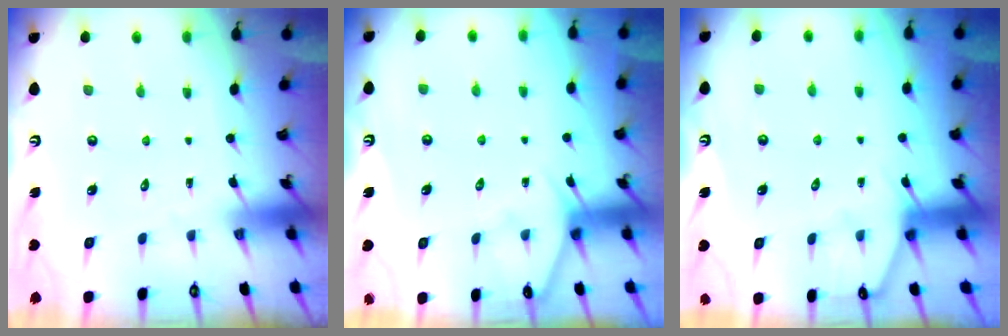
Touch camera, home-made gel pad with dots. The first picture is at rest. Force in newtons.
{"total": 4.9, "press": 4.9, "slide": 0.6}
{"total": 3.6, "press": 3.6, "slide": 0.5}